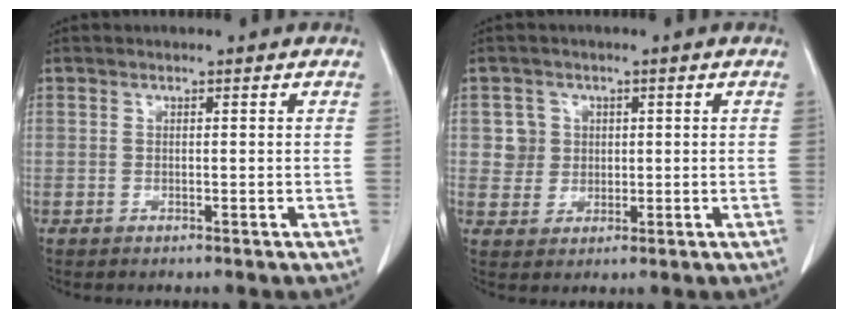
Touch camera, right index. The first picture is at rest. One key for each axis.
{"total": 3.9, "fx": 1.0, "fy": 3.8, "fz": 0.1, "tx": 0.007, "ty": 0.009, "tz": 0.020}